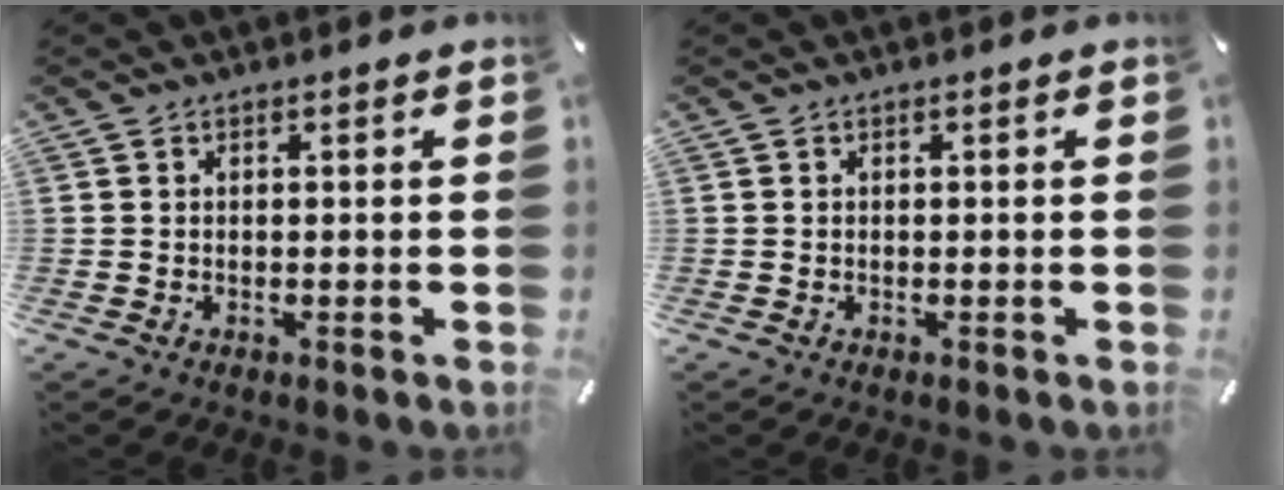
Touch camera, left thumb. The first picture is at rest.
{"total": 0.0}